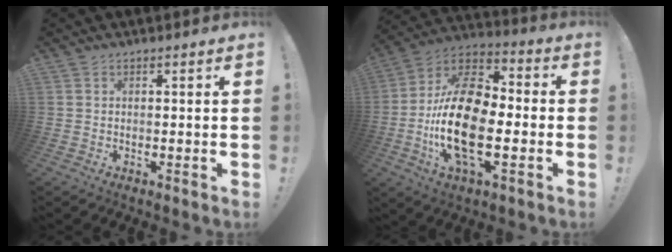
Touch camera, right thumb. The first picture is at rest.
{"total": 22.8, "force": [-4.3, 11.8, 19.0], "torque": [-0.377, 0.019, -0.068]}